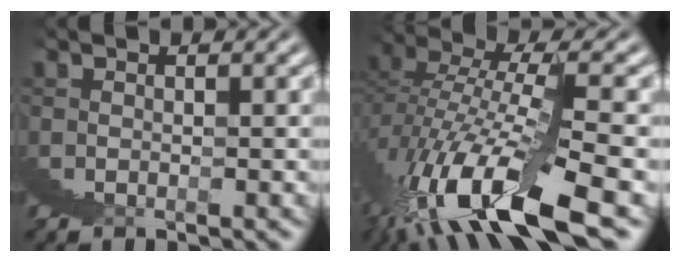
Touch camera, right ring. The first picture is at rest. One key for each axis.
{"total": 5.7, "fx": -0.5, "fy": 0.8, "fz": 5.6, "tx": -0.089, "ty": 0.004, "tz": -0.006}